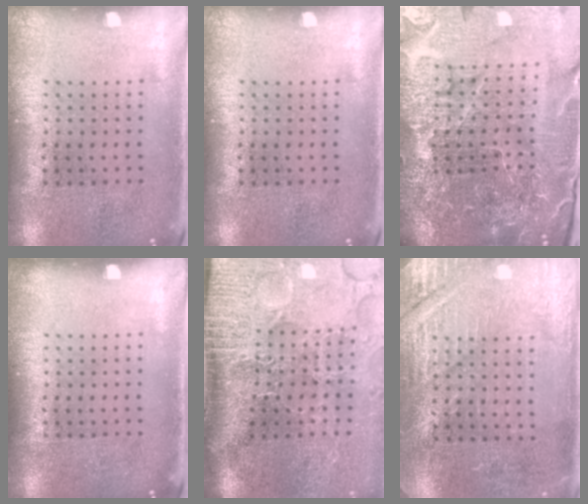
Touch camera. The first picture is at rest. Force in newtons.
{"total": 0.0}
{"total": 6.2, "press": 5.5, "slide": 2.9}
{"total": 0.0}
{"total": 5.0, "press": 4.0, "slide": 3.0}
{"total": 2.9, "press": 2.9, "slide": 0.3}